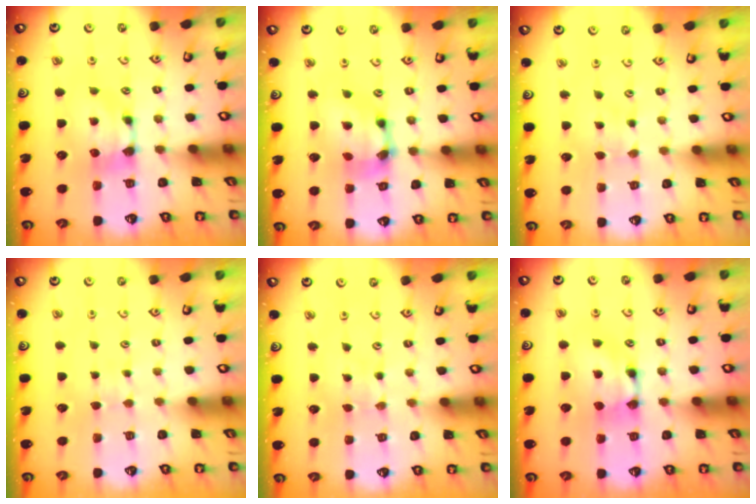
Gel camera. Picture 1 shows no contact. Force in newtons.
{"total": 5.3, "press": 4.7, "slide": 2.5}
{"total": 2.4, "press": 2.4, "slide": 0.1}
{"total": 3.7, "press": 3.7, "slide": 0.4}
{"total": 4.0, "press": 4.0, "slide": 0.1}
{"total": 1.6, "press": 1.6, "slide": 0.1}